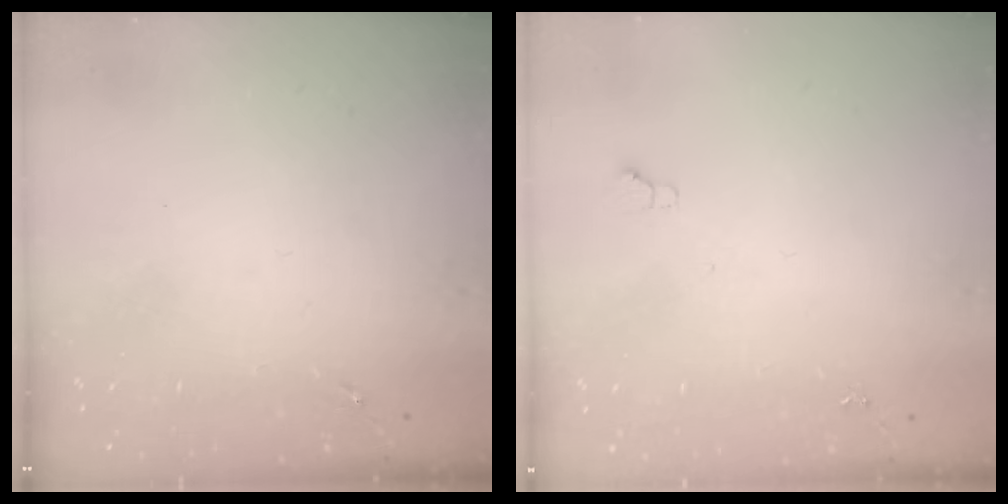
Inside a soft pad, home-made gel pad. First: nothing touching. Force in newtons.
{"total": 4.9, "press": 4.8, "slide": 0.7}